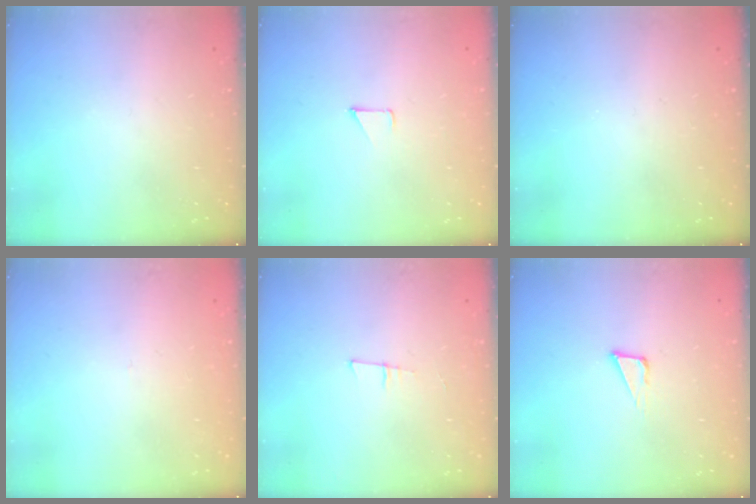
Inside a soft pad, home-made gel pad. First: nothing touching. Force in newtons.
{"total": 2.9, "press": 2.8, "slide": 0.3}
{"total": 0.0}
{"total": 2.7, "press": 2.7, "slide": 0.3}
{"total": 5.6, "press": 4.7, "slide": 2.9}
{"total": 3.8, "press": 3.7, "slide": 0.9}